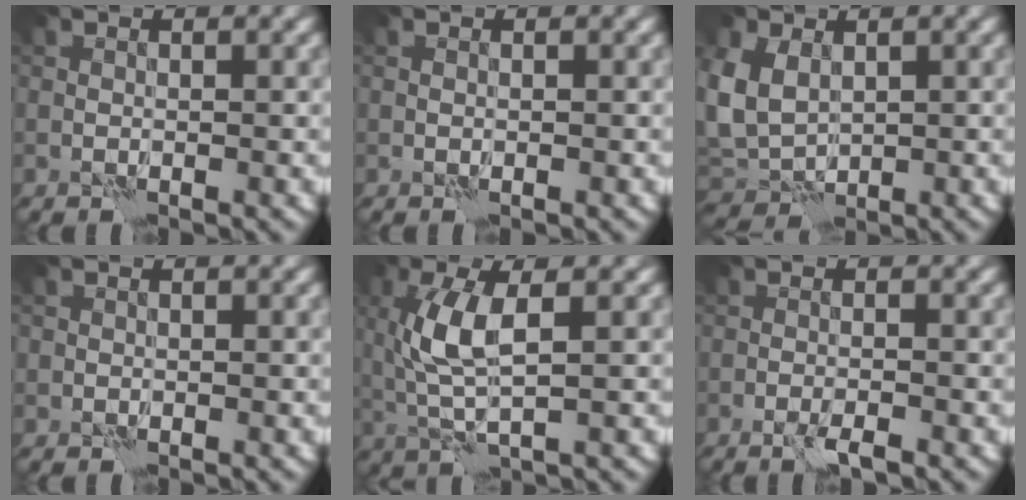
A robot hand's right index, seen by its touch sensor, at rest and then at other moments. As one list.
[{"total": 0.0}, {"total": 5.0, "force": [0.9, 3.9, 3.0], "torque": [-0.081, -0.002, 0.008]}, {"total": 0.5, "force": [0.0, 0.5, -0.1], "torque": [0.005, -0.004, -0.001]}, {"total": 5.1, "force": [0.8, 1.7, 4.7], "torque": [-0.117, 0.002, 0.015]}, {"total": 1.5, "force": [-1.0, 0.0, 1.1], "torque": [-0.023, 0.000, -0.021]}]